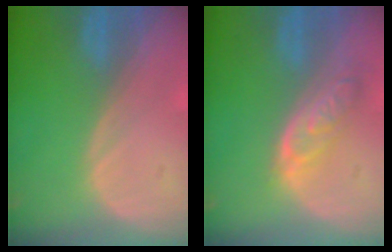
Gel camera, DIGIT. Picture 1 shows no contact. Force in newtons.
{"total": 6.4, "press": 5.7, "slide": 2.9}